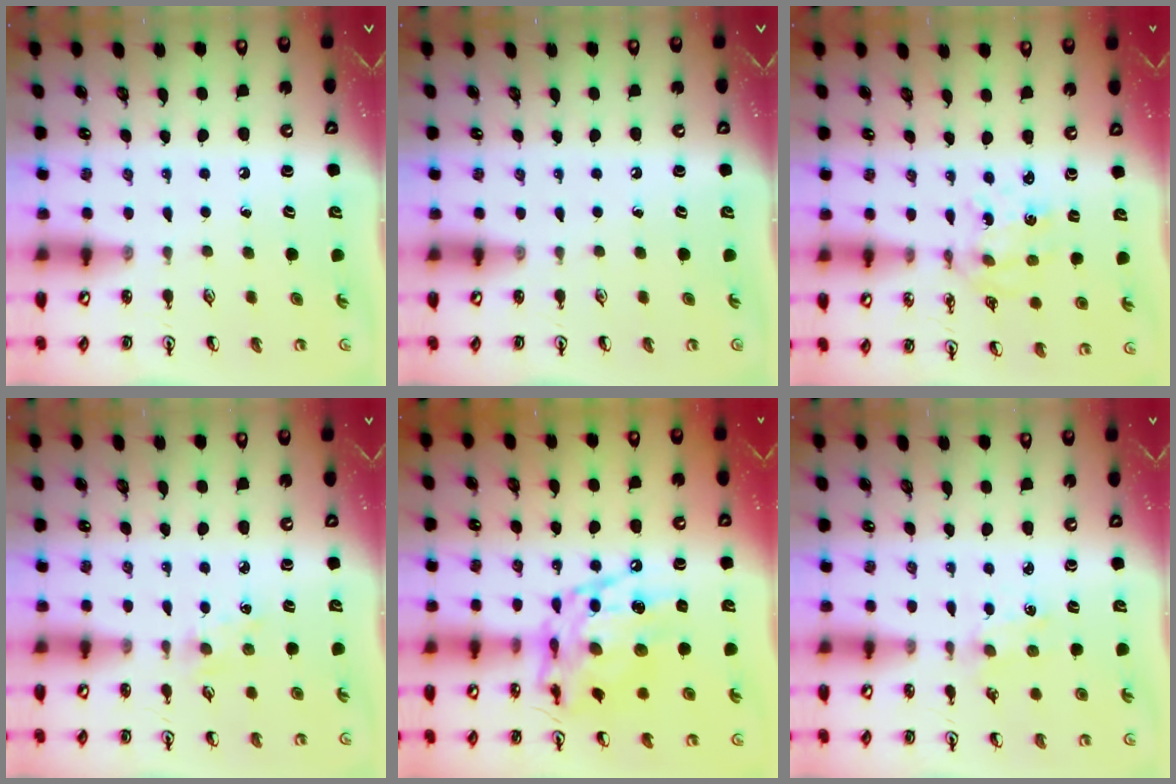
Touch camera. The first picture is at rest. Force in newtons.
{"total": 0.0}
{"total": 2.6, "press": 2.4, "slide": 0.9}
{"total": 1.9, "press": 1.9, "slide": 0.3}
{"total": 16.1, "press": 16.0, "slide": 1.3}
{"total": 1.0, "press": 0.9, "slide": 0.2}